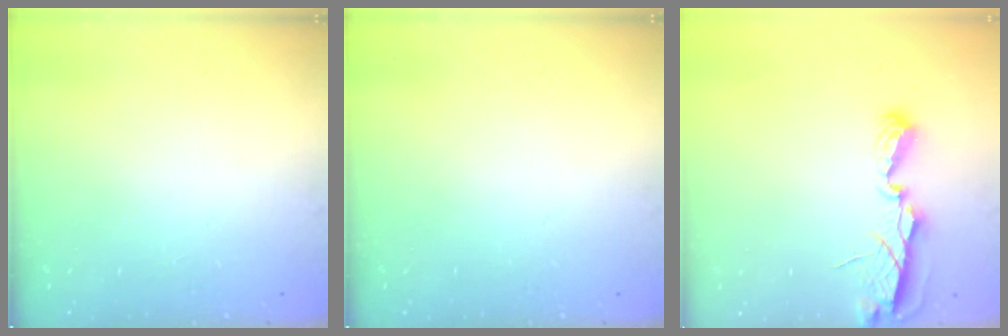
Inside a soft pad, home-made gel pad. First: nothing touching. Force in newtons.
{"total": 0.0}
{"total": 6.6, "press": 6.6, "slide": 0.2}